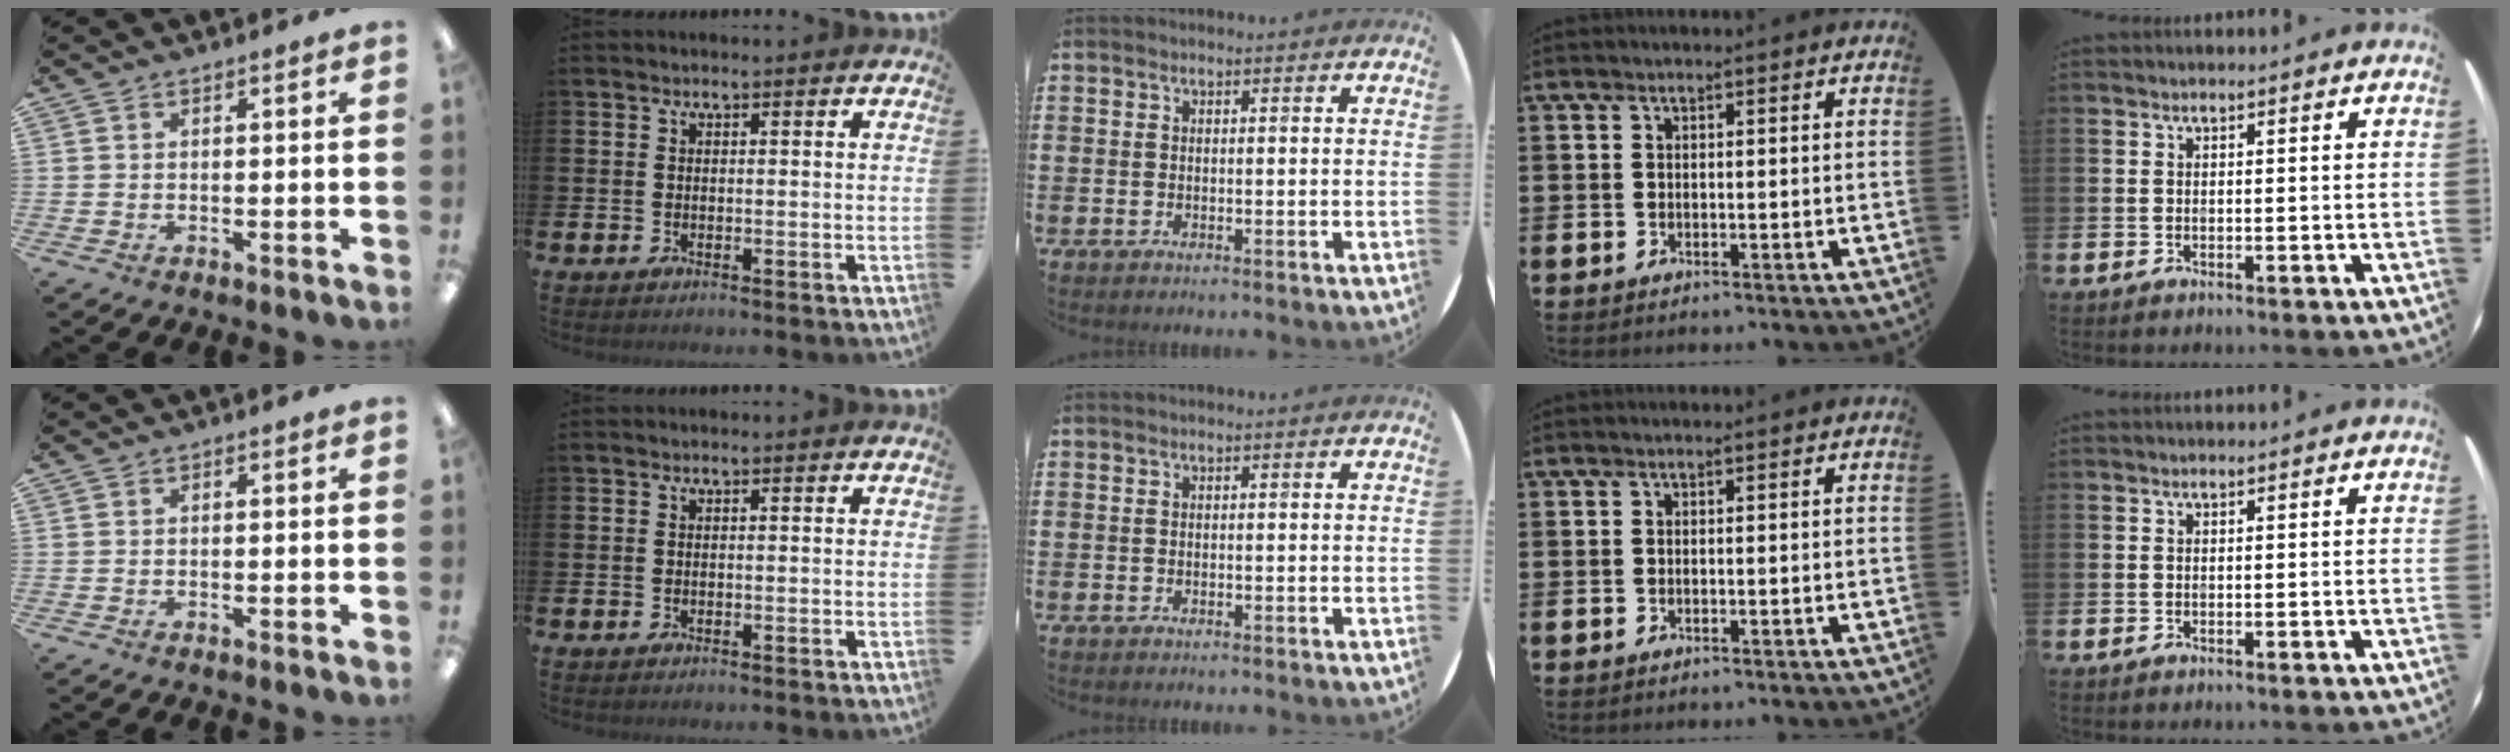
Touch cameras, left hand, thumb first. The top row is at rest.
{}